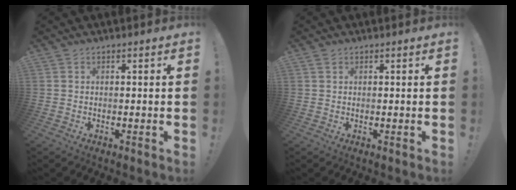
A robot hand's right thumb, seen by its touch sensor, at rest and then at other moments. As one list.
[{"total": 1.0, "force": [0.7, 0.6, 0.5], "torque": [-0.005, -0.001, 0.013]}]